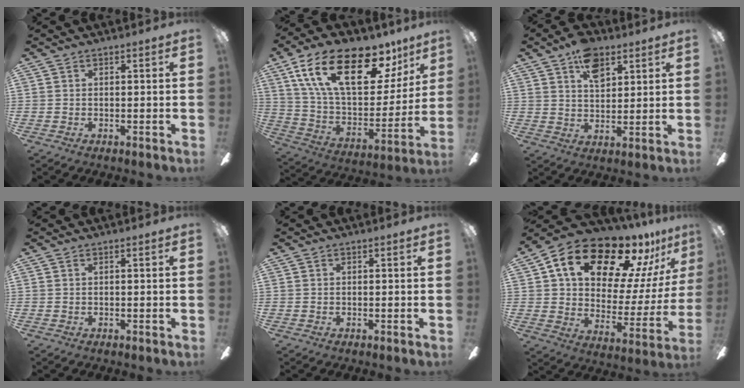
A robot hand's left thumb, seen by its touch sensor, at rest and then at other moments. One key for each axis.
{"total": 26.2, "fx": 14.5, "fy": 12.0, "fz": 18.2, "tx": -0.311, "ty": -0.067, "tz": 0.252}
{"total": 9.7, "fx": 5.4, "fy": 5.8, "fz": 5.6, "tx": -0.075, "ty": -0.014, "tz": 0.094}
{"total": 0.0}
{"total": 0.0}
{"total": 21.1, "fx": 14.2, "fy": 10.3, "fz": 11.7, "tx": -0.188, "ty": -0.088, "tz": 0.240}